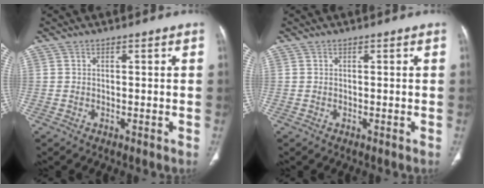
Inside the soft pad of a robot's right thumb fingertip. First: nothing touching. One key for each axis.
{"total": 0.0}